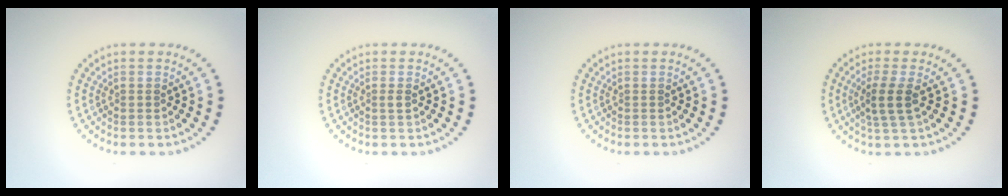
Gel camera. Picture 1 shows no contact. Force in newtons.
{"total": 0.6, "press": 0.4, "slide": 0.4}
{"total": 0.0}
{"total": 2.5, "press": 2.0, "slide": 1.4}